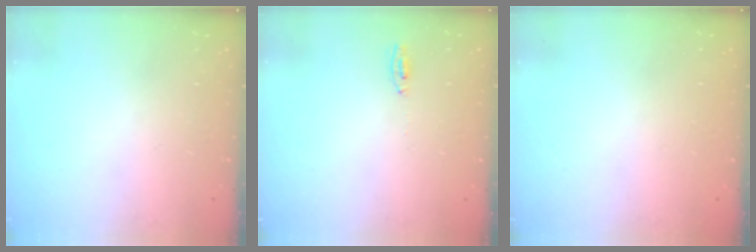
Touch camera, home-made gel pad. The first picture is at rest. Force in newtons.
{"total": 4.2, "press": 2.6, "slide": 3.3}
{"total": 0.0}